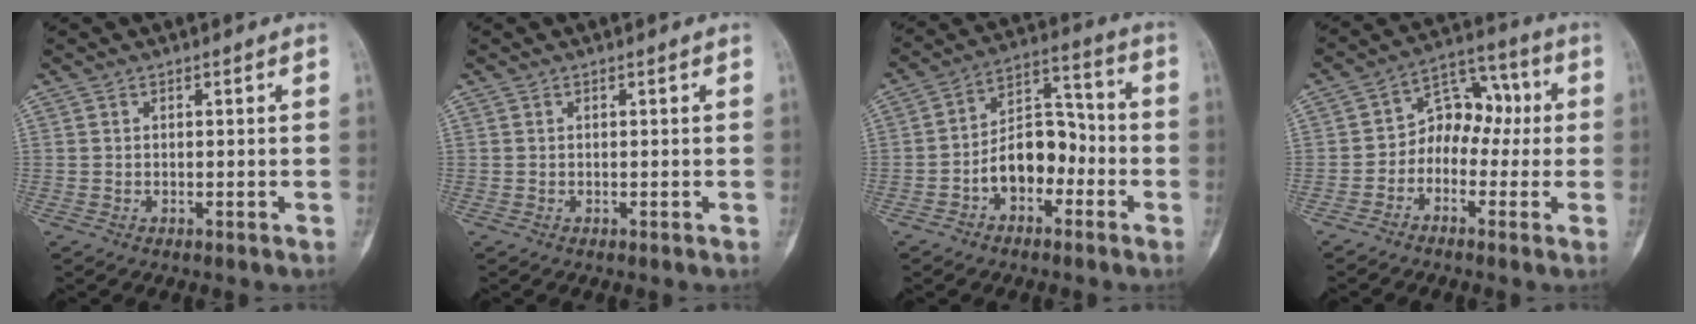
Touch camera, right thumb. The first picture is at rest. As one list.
[{"total": 0.0}, {"total": 10.9, "force": [-3.6, 7.2, 7.4], "torque": [-0.096, 0.054, -0.071]}, {"total": 9.4, "force": [-1.0, 7.1, 6.1], "torque": [-0.052, 0.045, -0.034]}]